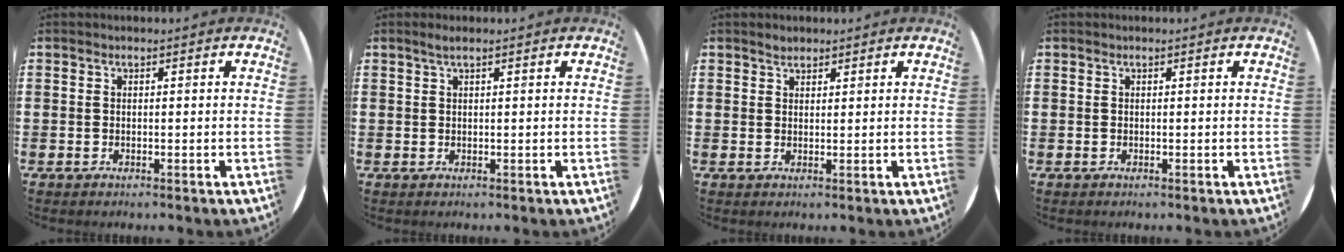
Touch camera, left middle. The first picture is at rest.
{"total": 1.1, "force": [0.7, 0.0, 0.8], "torque": [-0.014, 0.004, 0.012]}
{"total": 1.3, "force": [1.3, 0.5, 0.1], "torque": [0.006, 0.000, 0.022]}
{"total": 0.0}